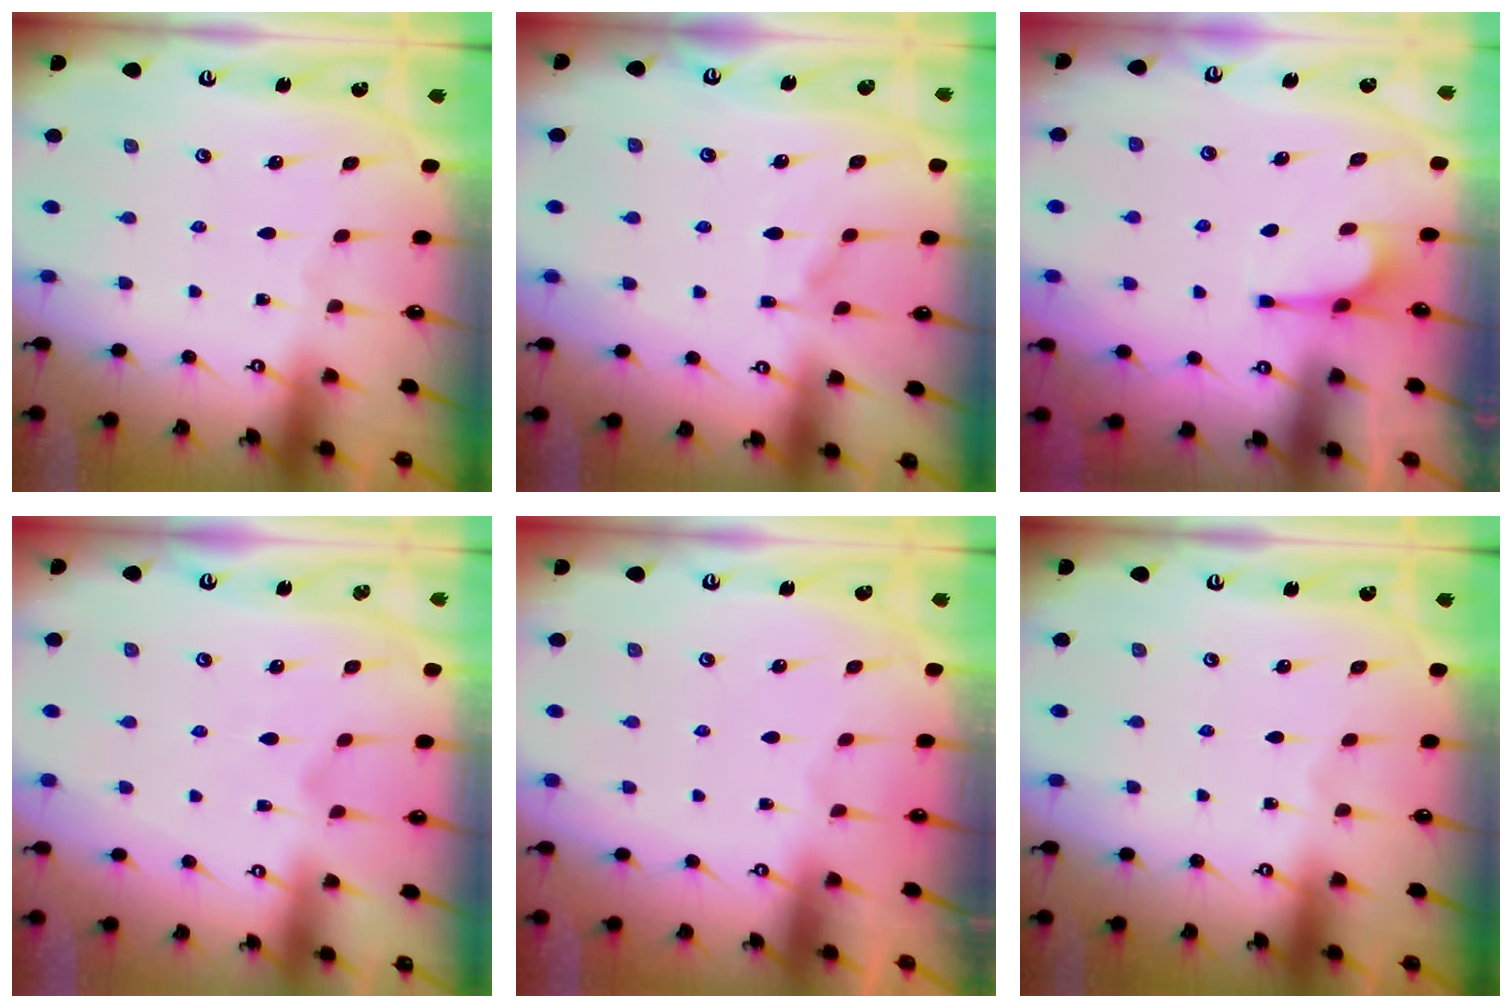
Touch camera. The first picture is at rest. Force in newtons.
{"total": 6.0, "press": 6.0, "slide": 0.5}
{"total": 2.2, "press": 2.2, "slide": 0.5}
{"total": 1.1, "press": 0.1, "slide": 1.1}
{"total": 1.3, "press": 1.1, "slide": 0.8}
{"total": 0.0}